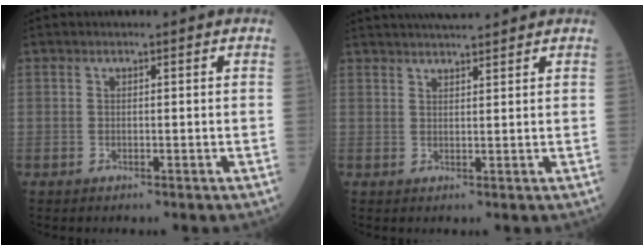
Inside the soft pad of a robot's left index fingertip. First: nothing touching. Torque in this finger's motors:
{"motor_torque": [0.02, -0.30, 0.09, 0.03]}